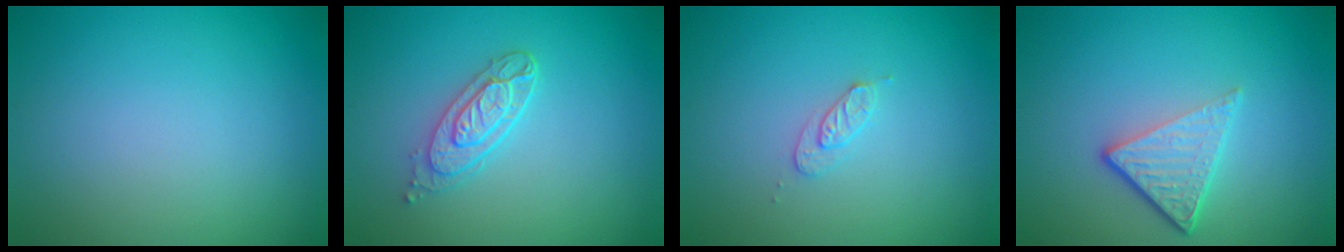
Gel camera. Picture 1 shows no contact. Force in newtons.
{"total": 3.2, "press": 2.6, "slide": 1.9}
{"total": 1.4, "press": 1.4, "slide": 0.2}
{"total": 4.0, "press": 2.7, "slide": 2.9}